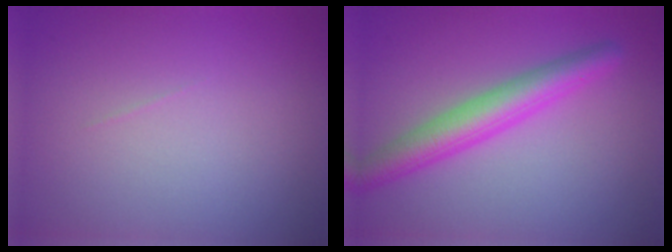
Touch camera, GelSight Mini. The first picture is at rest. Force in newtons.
{"total": 4.5, "press": 4.5, "slide": 0.0}